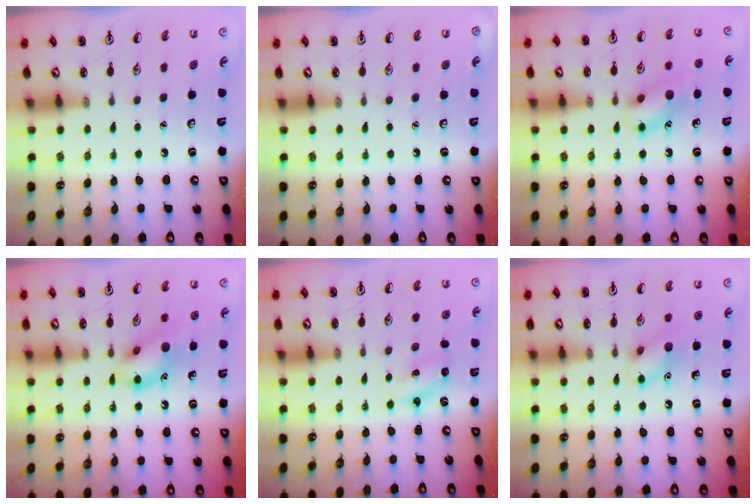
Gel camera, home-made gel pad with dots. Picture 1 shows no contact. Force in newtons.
{"total": 0.0}
{"total": 11.5, "press": 11.4, "slide": 0.7}
{"total": 12.6, "press": 12.5, "slide": 1.6}
{"total": 3.2, "press": 3.0, "slide": 1.1}
{"total": 9.0, "press": 8.9, "slide": 0.6}